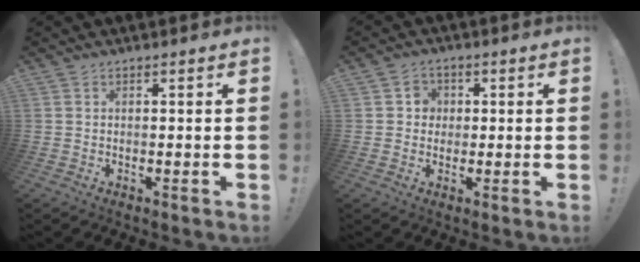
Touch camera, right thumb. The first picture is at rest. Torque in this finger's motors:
{"motor_torque": [0.06, -0.04, 0.08, 0.15, 0.00]}